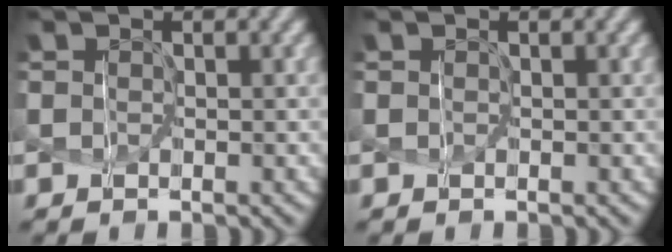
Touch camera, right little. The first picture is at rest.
{"total": 0.0}